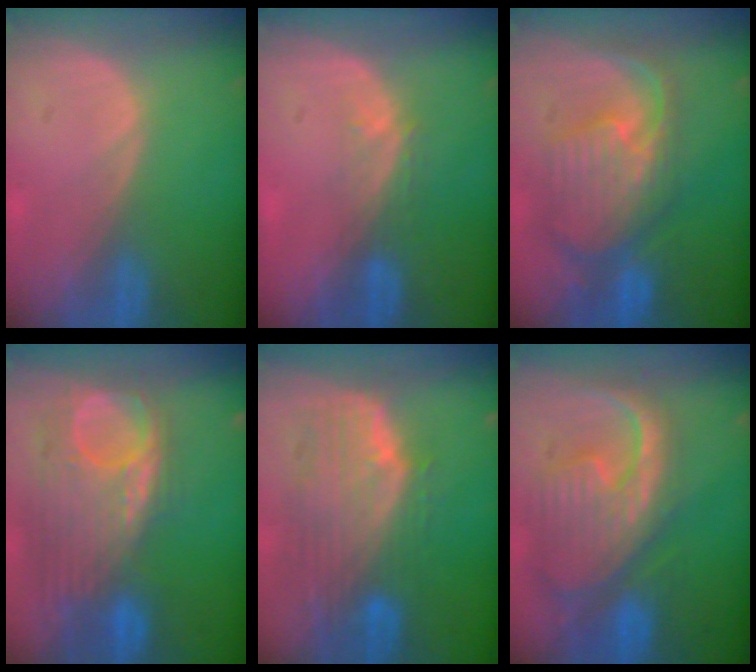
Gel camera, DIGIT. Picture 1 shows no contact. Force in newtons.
{"total": 2.9, "press": 2.4, "slide": 1.7}
{"total": 10.5, "press": 9.4, "slide": 4.6}
{"total": 12.0, "press": 10.4, "slide": 5.9}
{"total": 9.9, "press": 8.8, "slide": 4.5}
{"total": 12.5, "press": 10.7, "slide": 6.5}